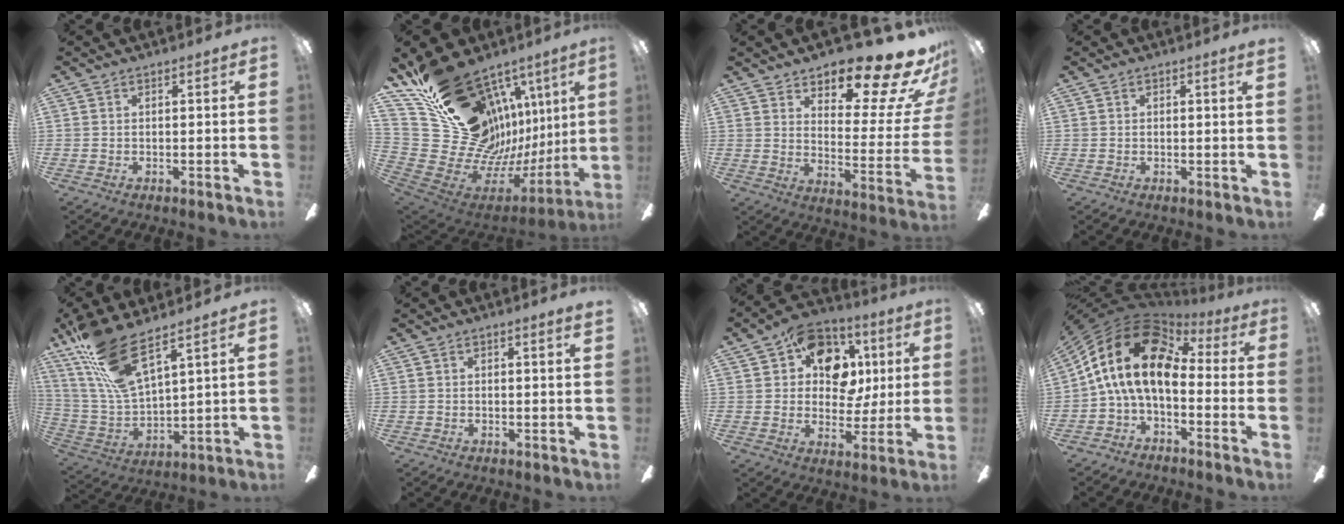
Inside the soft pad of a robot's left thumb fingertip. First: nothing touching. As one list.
[{"total": 26.2, "force": [12.3, 18.2, 14.3], "torque": [-0.198, -0.144, 0.310]}, {"total": 17.1, "force": [13.5, 5.7, 8.9], "torque": [-0.113, -0.107, 0.222]}, {"total": 0.8, "force": [0.4, 0.0, 0.7], "torque": [-0.006, -0.003, 0.004]}, {"total": 16.5, "force": [11.5, 4.6, 11.0], "torque": [-0.259, -0.062, 0.203]}, {"total": 1.1, "force": [0.7, -0.1, 0.8], "torque": [-0.010, -0.005, 0.010]}, {"total": 15.7, "force": [5.9, 11.6, 8.7], "torque": [-0.132, -0.007, 0.112]}, {"total": 17.3, "force": [2.3, 10.3, 13.8], "torque": [-0.284, 0.001, 0.038]}]